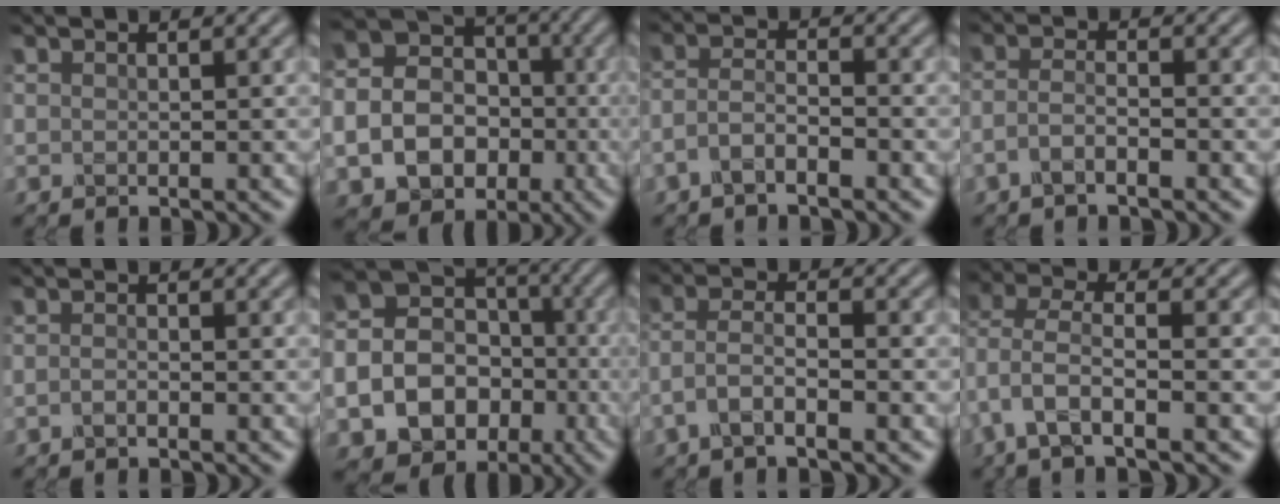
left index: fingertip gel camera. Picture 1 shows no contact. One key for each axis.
{"total": 10.6, "fx": -2.6, "fy": 8.8, "fz": 5.3, "tx": -0.092, "ty": -0.029, "tz": -0.052}
{"total": 2.5, "fx": -1.5, "fy": 0.8, "fz": 1.8, "tx": -0.042, "ty": 0.006, "tz": -0.038}
{"total": 2.0, "fx": -1.1, "fy": 0.6, "fz": 1.6, "tx": -0.033, "ty": 0.004, "tz": -0.029}
{"total": 0.8, "fx": -0.5, "fy": 0.2, "fz": 0.6, "tx": -0.013, "ty": -0.001, "tz": -0.011}
{"total": 16.8, "fx": -5.3, "fy": 14.6, "fz": 6.2, "tx": -0.150, "ty": -0.033, "tz": -0.093}
{"total": 3.5, "fx": -1.7, "fy": 1.0, "fz": 2.9, "tx": -0.062, "ty": 0.006, "tz": -0.040}
{"total": 4.8, "fx": -1.6, "fy": 2.1, "fz": 3.9, "tx": -0.089, "ty": 0.000, "tz": -0.041}